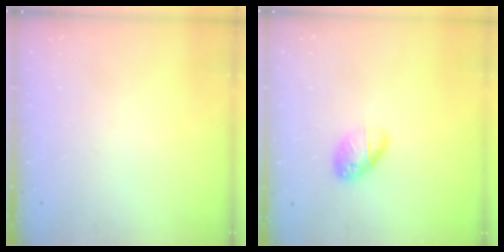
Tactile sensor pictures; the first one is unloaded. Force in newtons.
{"total": 7.6, "press": 7.4, "slide": 1.9}